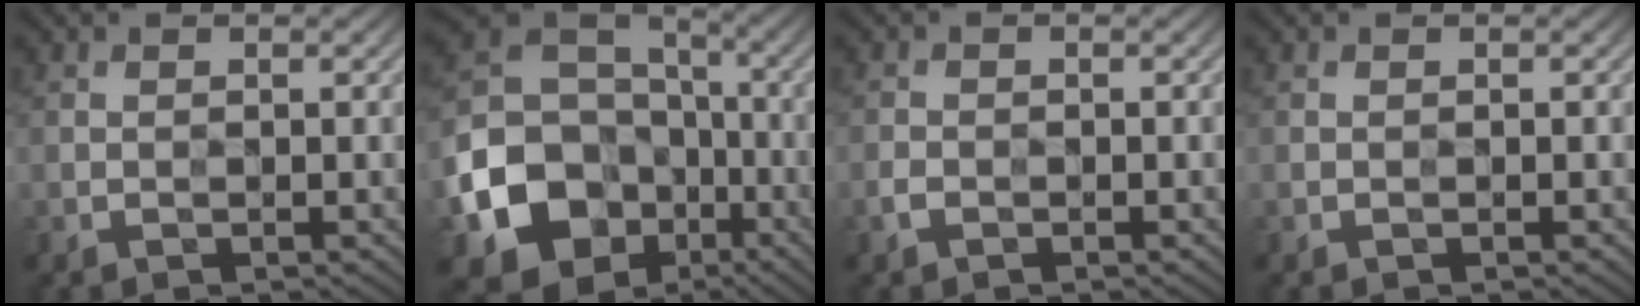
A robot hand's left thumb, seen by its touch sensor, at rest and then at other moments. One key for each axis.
{"total": 15.5, "fx": -6.0, "fy": 12.7, "fz": 6.7, "tx": -0.190, "ty": -0.040, "tz": -0.108}
{"total": 1.3, "fx": -0.9, "fy": 0.7, "fz": 0.5, "tx": -0.016, "ty": 0.004, "tz": -0.017}
{"total": 0.0}